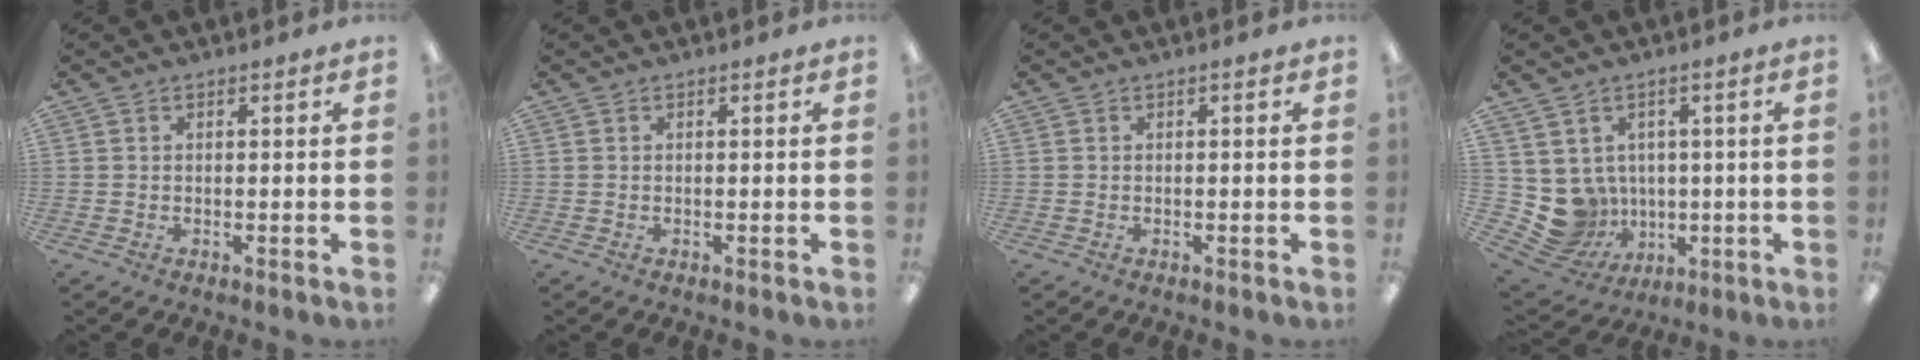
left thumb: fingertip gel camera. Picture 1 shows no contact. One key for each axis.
{"total": 0.0}
{"total": 0.0}
{"total": 8.9, "fx": 0.6, "fy": 8.6, "fz": 2.3, "tx": -0.092, "ty": -0.022, "tz": 0.020}